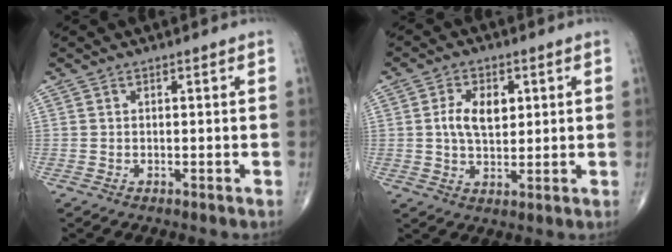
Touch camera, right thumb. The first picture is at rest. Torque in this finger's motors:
{"motor_torque": [0.02, 0.02, 0.36, 0.02, 0.09]}